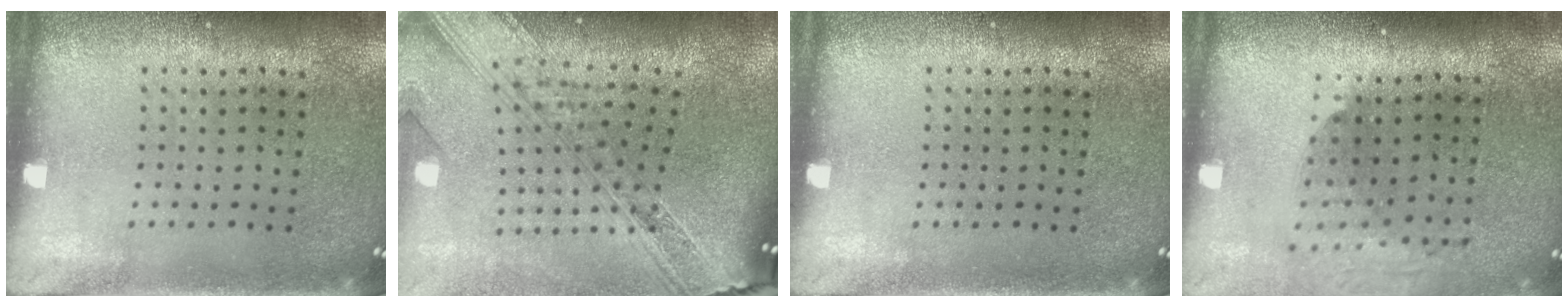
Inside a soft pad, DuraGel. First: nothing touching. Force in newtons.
{"total": 4.1, "press": 2.9, "slide": 2.9}
{"total": 0.0}
{"total": 1.9, "press": 1.4, "slide": 1.3}